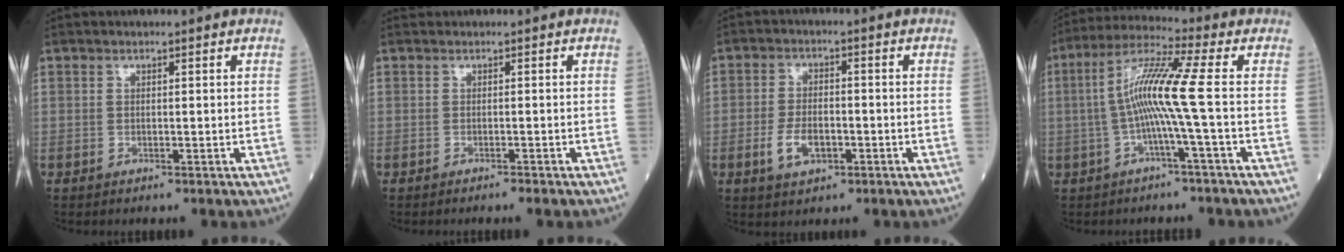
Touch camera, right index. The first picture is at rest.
{"total": 0.6, "force": [-0.5, 0.0, 0.4], "torque": [-0.008, 0.000, -0.006]}
{"total": 5.3, "force": [-1.8, 2.8, 4.1], "torque": [-0.080, 0.001, -0.030]}
{"total": 9.3, "force": [-0.7, -1.5, 9.2], "torque": [-0.183, 0.021, -0.016]}